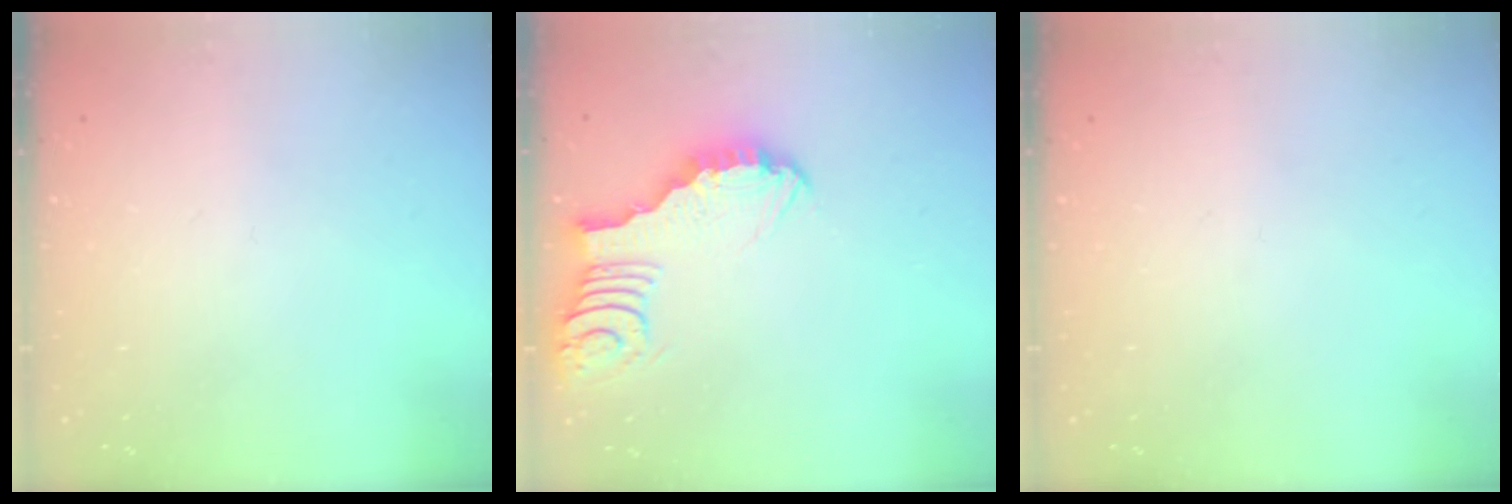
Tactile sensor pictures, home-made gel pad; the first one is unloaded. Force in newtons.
{"total": 4.0, "press": 4.0, "slide": 0.3}
{"total": 0.0}